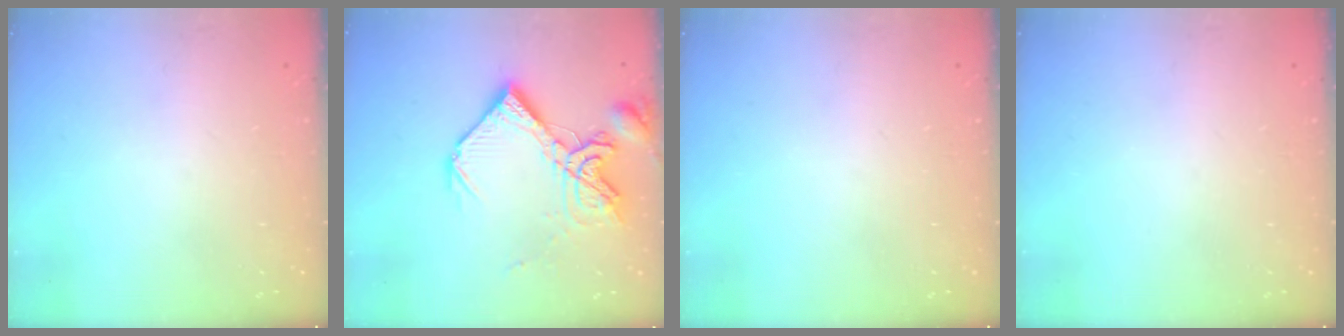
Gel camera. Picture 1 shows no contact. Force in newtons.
{"total": 15.0, "press": 14.9, "slide": 1.3}
{"total": 0.0}
{"total": 0.0}